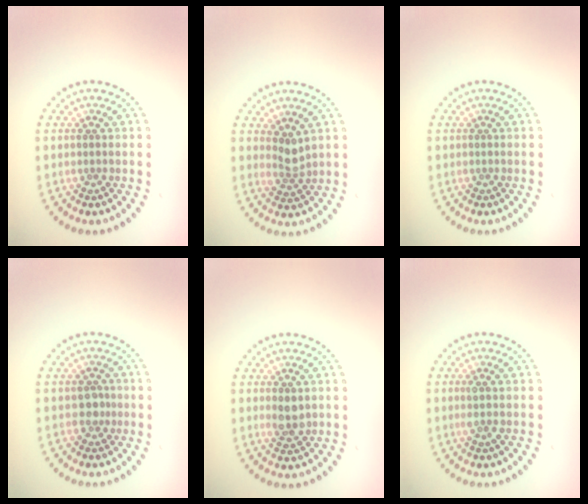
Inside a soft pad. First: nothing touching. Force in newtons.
{"total": 1.9, "press": 1.4, "slide": 1.3}
{"total": 0.0}
{"total": 1.5, "press": 1.1, "slide": 1.0}
{"total": 1.9, "press": 1.9, "slide": 0.3}
{"total": 0.8, "press": 0.6, "slide": 0.6}